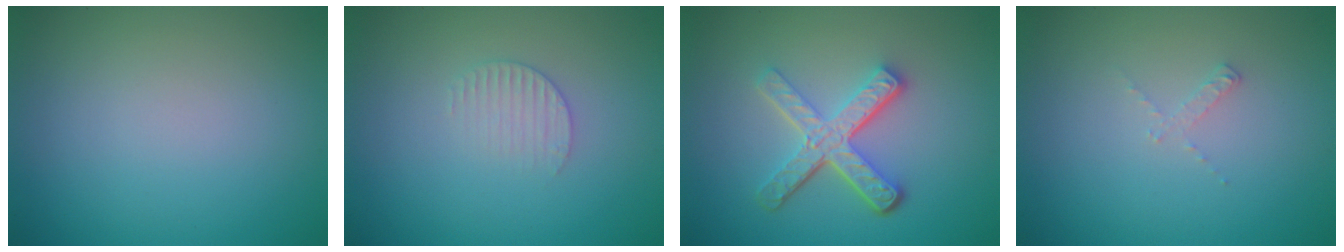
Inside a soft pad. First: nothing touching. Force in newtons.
{"total": 1.5, "press": 1.5, "slide": 0.4}
{"total": 5.1, "press": 3.5, "slide": 3.7}
{"total": 0.8, "press": 0.8, "slide": 0.1}